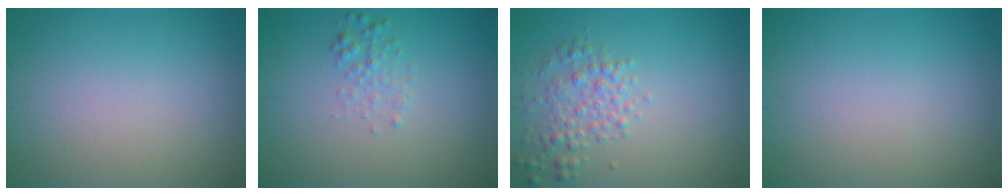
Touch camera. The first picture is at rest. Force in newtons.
{"total": 1.4, "press": 1.4, "slide": 0.0}
{"total": 2.7, "press": 2.7, "slide": 0.1}
{"total": 0.0}